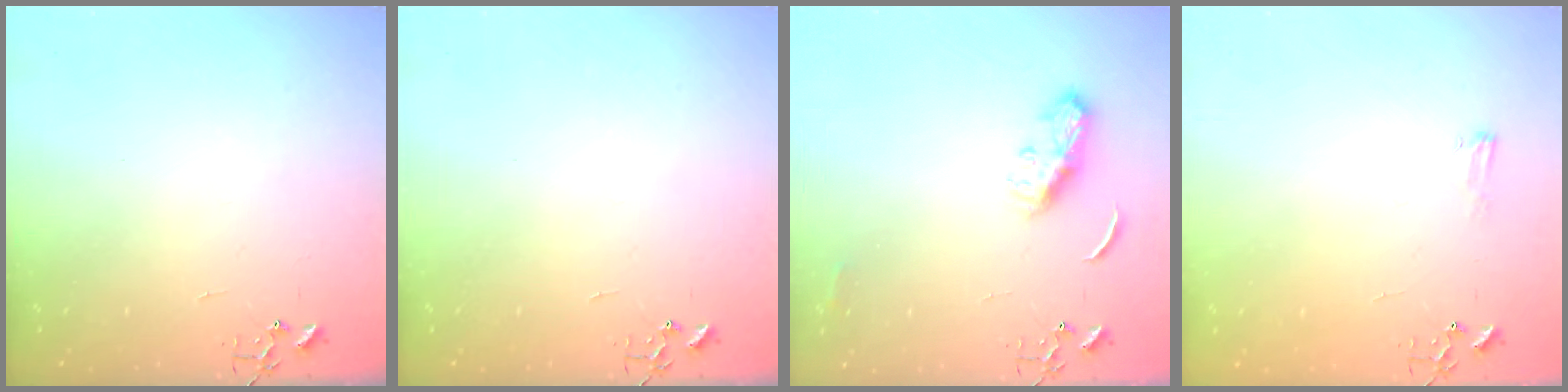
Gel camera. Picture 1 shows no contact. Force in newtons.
{"total": 0.0}
{"total": 8.4, "press": 8.4, "slide": 0.2}
{"total": 4.1, "press": 4.1, "slide": 0.6}